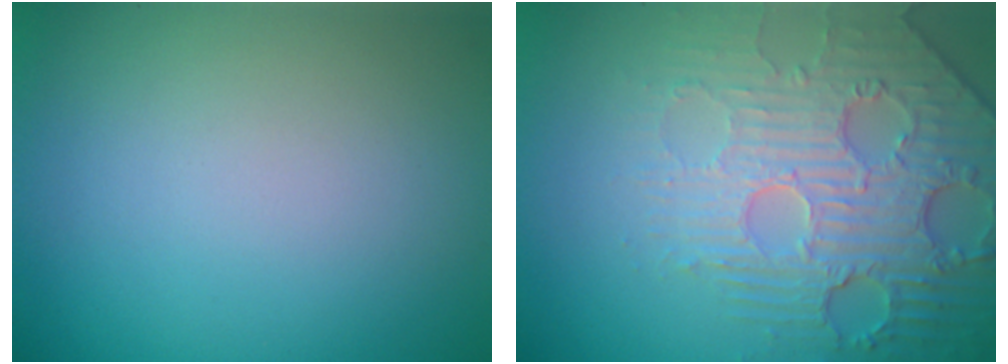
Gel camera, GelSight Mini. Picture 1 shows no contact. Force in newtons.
{"total": 4.7, "press": 4.4, "slide": 1.7}